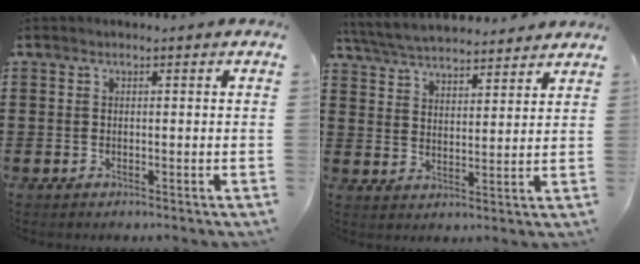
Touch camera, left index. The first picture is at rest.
{"total": 5.6, "force": [5.4, 0.7, 1.0], "torque": [-0.045, -0.023, 0.097]}